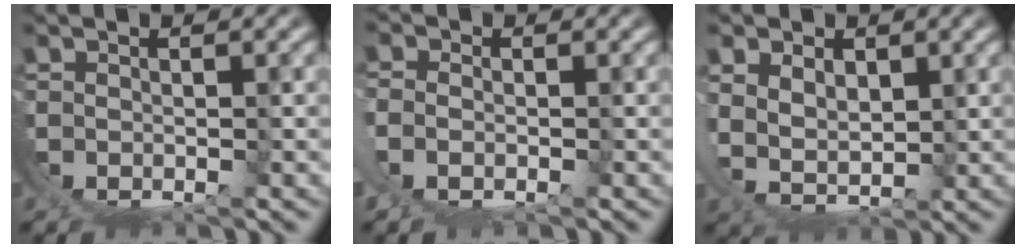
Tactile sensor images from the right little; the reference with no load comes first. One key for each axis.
{"total": 2.9, "fx": 0.6, "fy": 2.4, "fz": 1.5, "tx": -0.049, "ty": -0.007, "tz": 0.011}
{"total": 4.3, "fx": 2.9, "fy": 2.1, "fz": 2.3, "tx": -0.052, "ty": -0.018, "tz": 0.065}